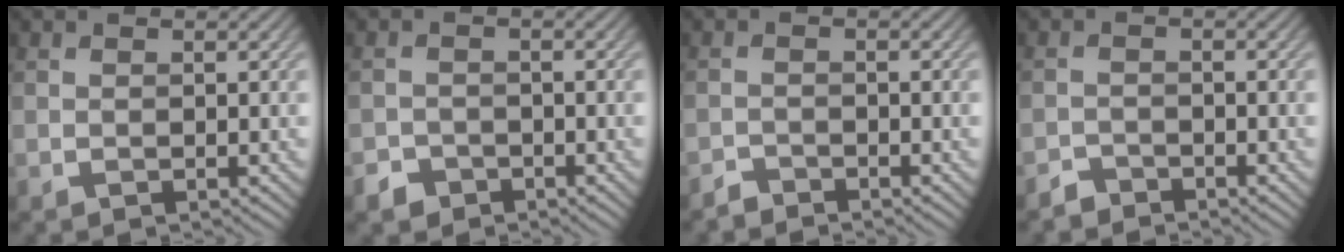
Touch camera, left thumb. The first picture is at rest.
{"total": 2.1, "force": [-1.6, 1.3, 0.5], "torque": [-0.006, 0.001, -0.035]}
{"total": 1.5, "force": [-1.5, 0.1, 0.1], "torque": [0.000, 0.003, -0.035]}
{"total": 1.8, "force": [-1.7, 0.4, 0.1], "torque": [0.001, 0.005, -0.039]}